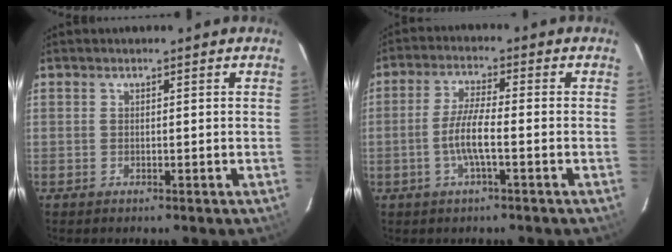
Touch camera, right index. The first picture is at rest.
{"total": 5.9, "force": [-1.8, 0.6, 5.6], "torque": [-0.116, 0.002, -0.037]}